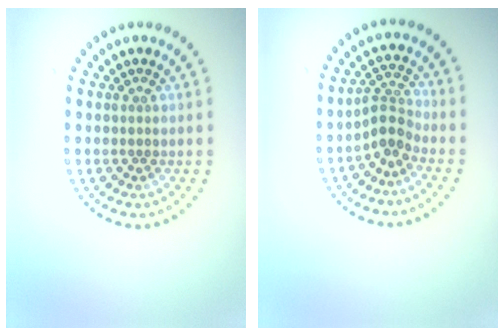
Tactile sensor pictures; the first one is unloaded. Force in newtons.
{"total": 2.6, "press": 1.8, "slide": 1.8}